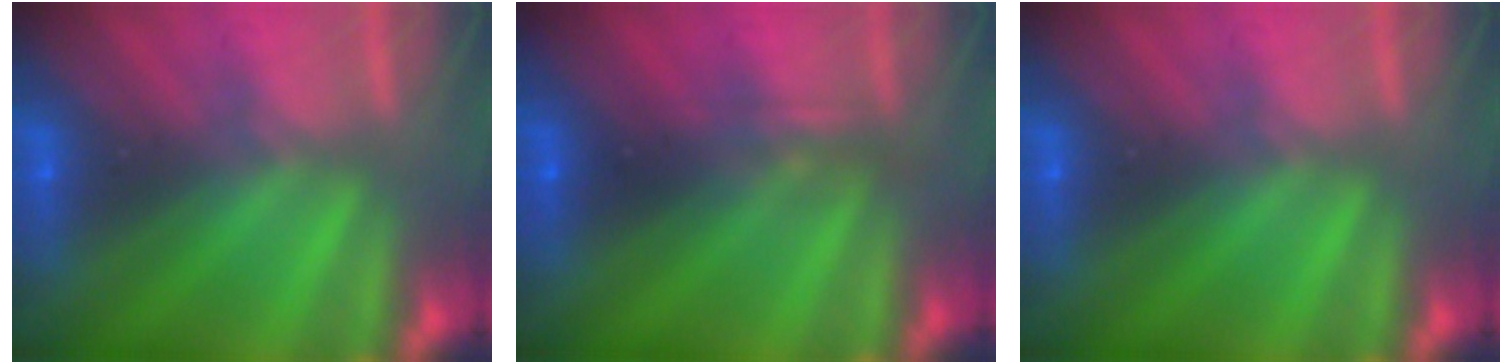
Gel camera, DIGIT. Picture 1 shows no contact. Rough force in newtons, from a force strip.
{"total": 2.3}
{"total": 0.0}